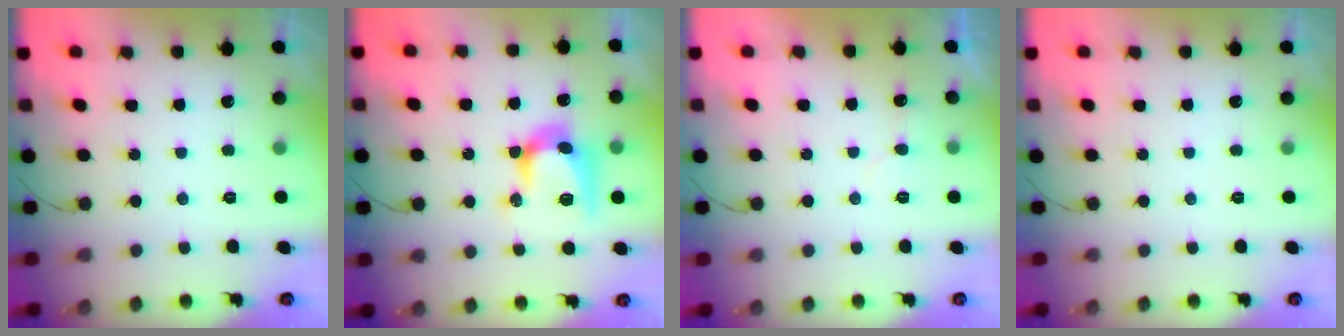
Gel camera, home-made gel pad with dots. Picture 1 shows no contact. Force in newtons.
{"total": 12.0, "press": 11.9, "slide": 0.7}
{"total": 5.9, "press": 5.9, "slide": 0.3}
{"total": 0.0}